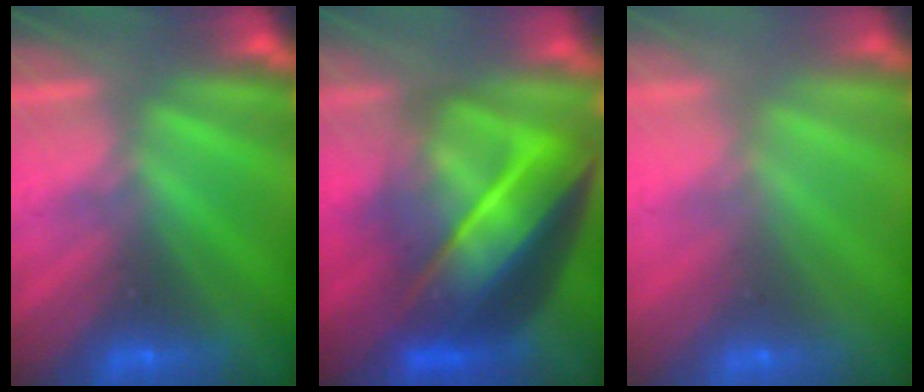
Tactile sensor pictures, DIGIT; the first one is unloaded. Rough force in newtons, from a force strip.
{"total": 5.8}
{"total": 2.4}